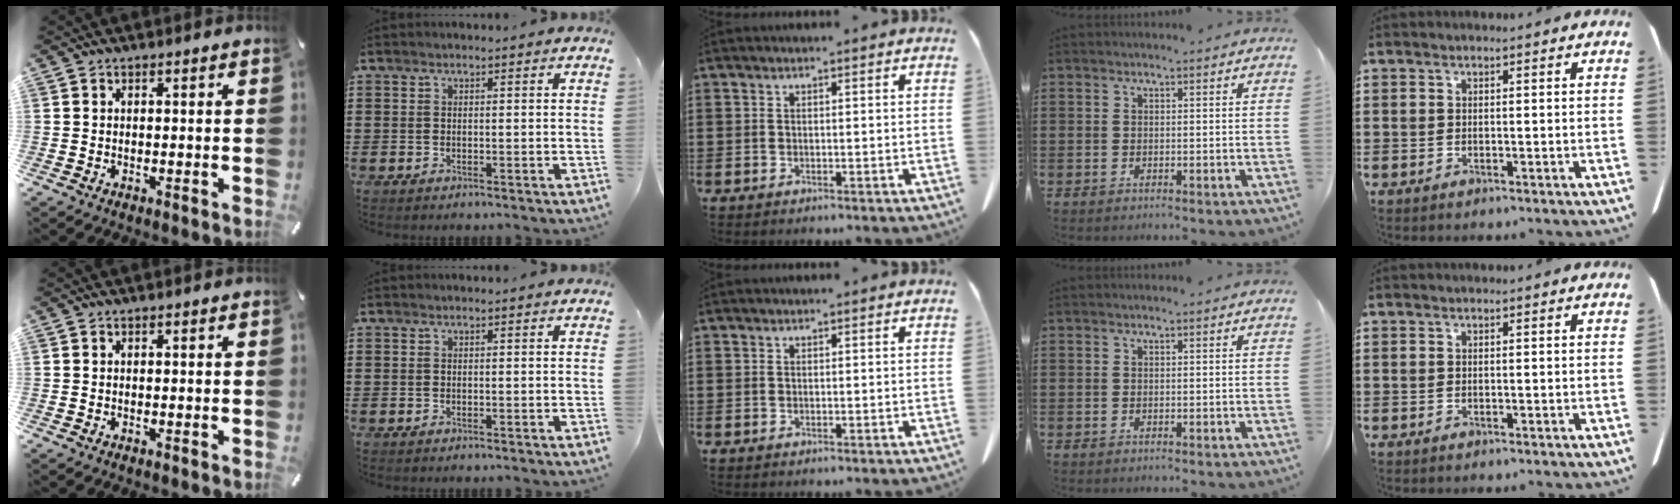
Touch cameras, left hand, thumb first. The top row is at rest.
{}